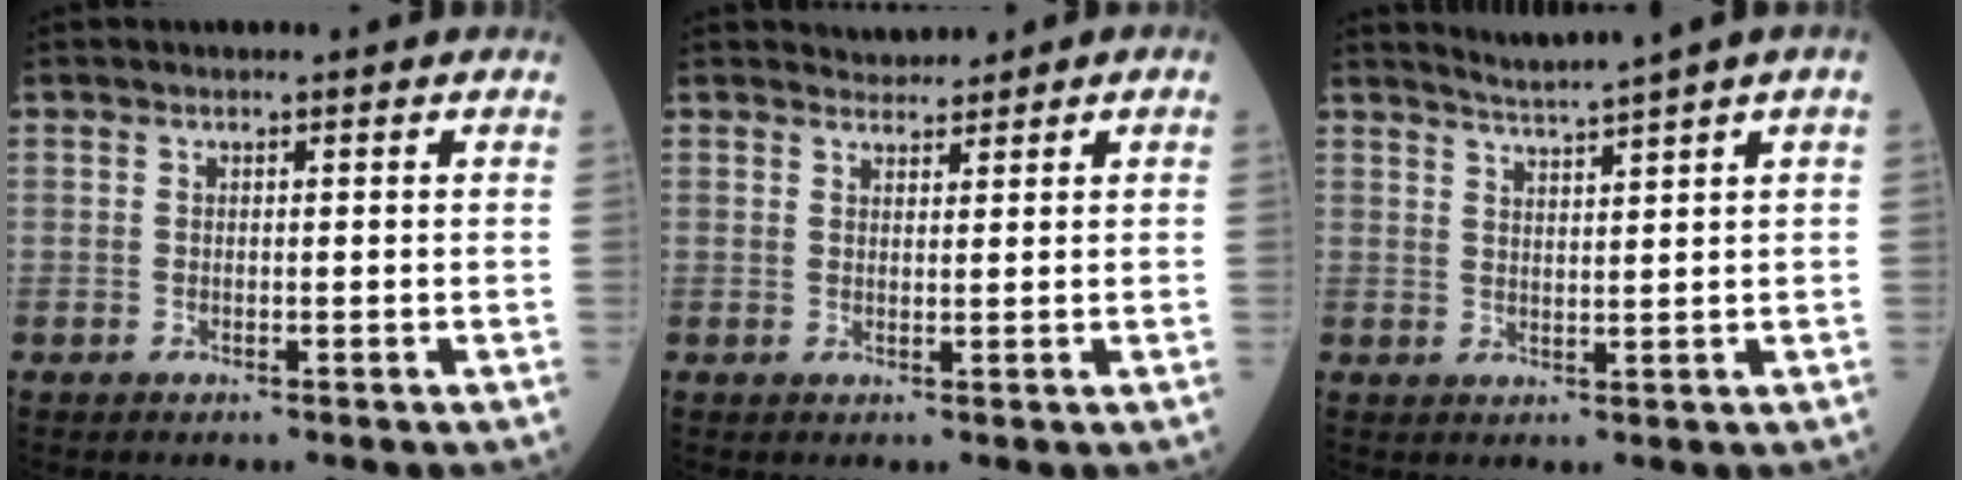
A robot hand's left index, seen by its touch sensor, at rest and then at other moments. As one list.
[{"total": 1.8, "force": [1.7, 0.6, -0.1], "torque": [0.001, 0.007, 0.028]}, {"total": 3.6, "force": [3.0, -1.6, 1.1], "torque": [-0.023, -0.007, 0.061]}]